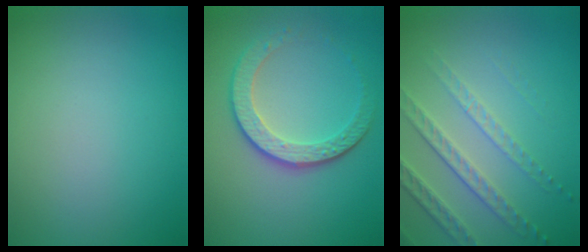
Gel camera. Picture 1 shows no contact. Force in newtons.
{"total": 4.0, "press": 3.1, "slide": 2.5}
{"total": 3.5, "press": 3.2, "slide": 1.4}